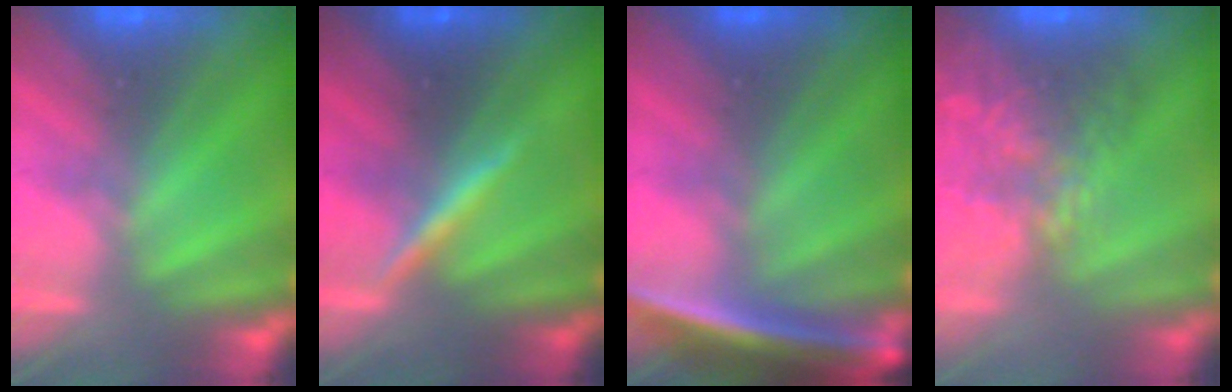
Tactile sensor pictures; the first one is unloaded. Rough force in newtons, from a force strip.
{"total": 3.4}
{"total": 5.7}
{"total": 10.5}